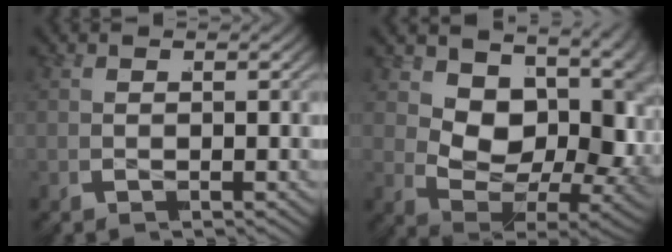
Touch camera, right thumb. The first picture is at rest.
{"total": 15.5, "force": [-0.1, 9.5, 12.3], "torque": [-0.228, -0.057, 0.028]}